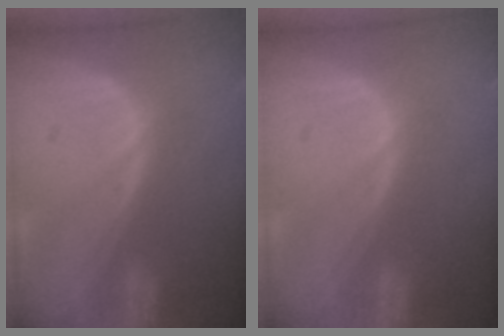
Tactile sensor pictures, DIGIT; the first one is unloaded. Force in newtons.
{"total": 0.0}